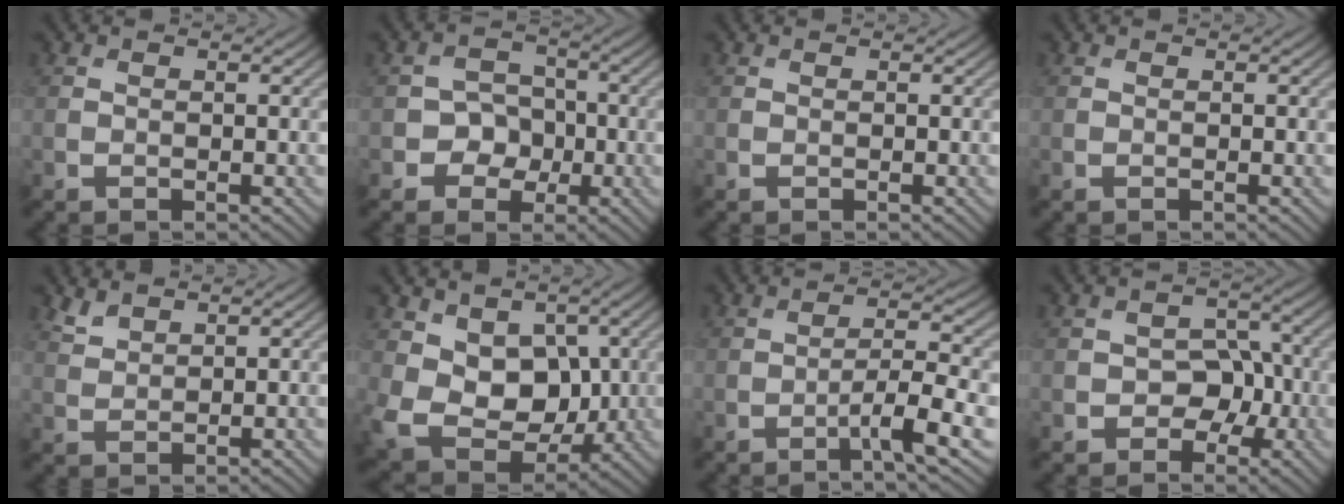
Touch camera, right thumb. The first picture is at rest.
{"total": 4.2, "force": [-1.4, 3.6, 1.7], "torque": [-0.016, 0.004, -0.035]}
{"total": 0.0}
{"total": 0.0}
{"total": 2.1, "force": [1.8, 0.7, 0.8], "torque": [-0.024, 0.001, 0.043]}
{"total": 9.9, "force": [1.9, 7.5, 6.2], "torque": [-0.137, -0.026, 0.029]}
{"total": 5.2, "force": [-2.5, 0.6, 4.5], "torque": [-0.075, 0.009, -0.054]}
{"total": 4.5, "force": [-1.7, 3.5, 2.4], "torque": [-0.021, 0.011, -0.037]}